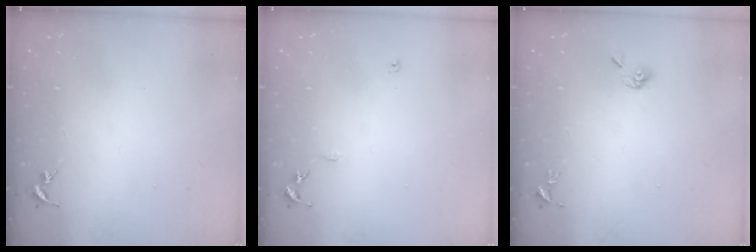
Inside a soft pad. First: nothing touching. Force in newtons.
{"total": 6.1, "press": 6.1, "slide": 0.7}
{"total": 5.2, "press": 5.1, "slide": 0.7}